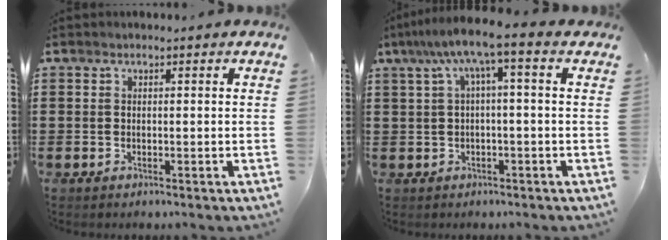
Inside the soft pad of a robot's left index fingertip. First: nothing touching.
{"total": 5.6, "force": [0.9, 0.4, 5.5], "torque": [-0.117, -0.006, 0.007]}